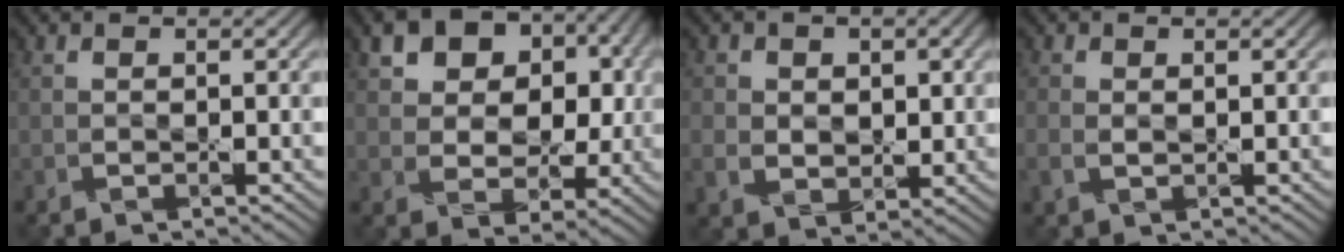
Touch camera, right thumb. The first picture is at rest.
{"total": 12.9, "force": [4.4, 8.9, 8.3], "torque": [-0.153, 0.004, 0.074]}
{"total": 5.1, "force": [0.9, 4.4, 2.5], "torque": [-0.068, -0.004, 0.012]}
{"total": 1.9, "force": [0.0, 1.3, 1.4], "torque": [-0.039, -0.003, 0.003]}